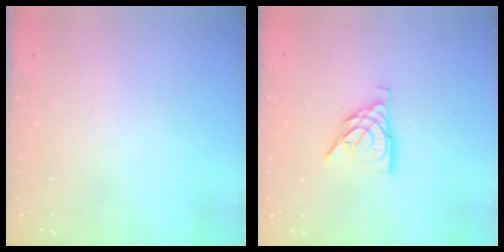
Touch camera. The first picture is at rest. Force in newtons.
{"total": 9.5, "press": 9.4, "slide": 1.0}